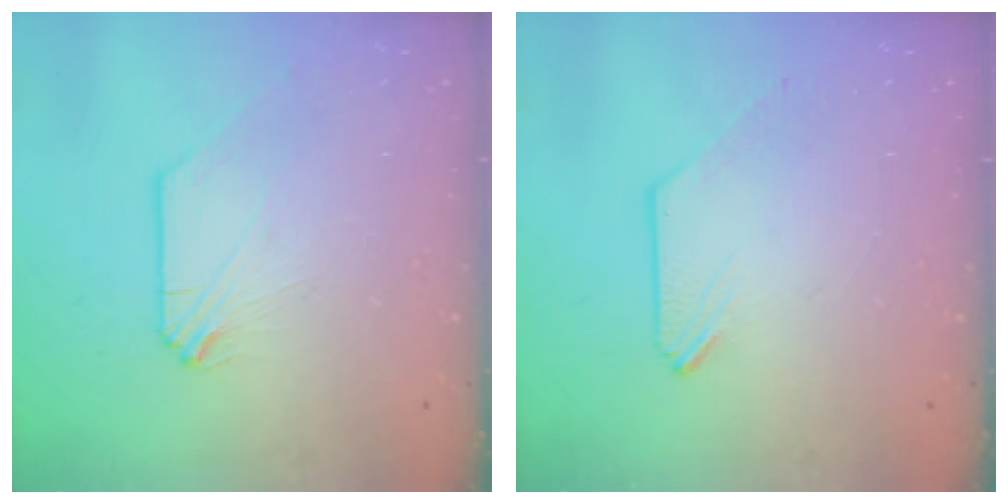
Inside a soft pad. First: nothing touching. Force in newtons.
{"total": 0.0}